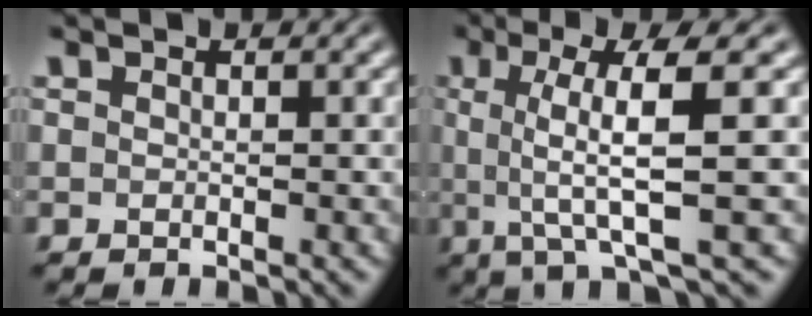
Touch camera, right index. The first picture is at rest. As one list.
[{"total": 5.8, "force": [0.1, 0.3, 5.8], "torque": [-0.099, -0.011, 0.009]}]